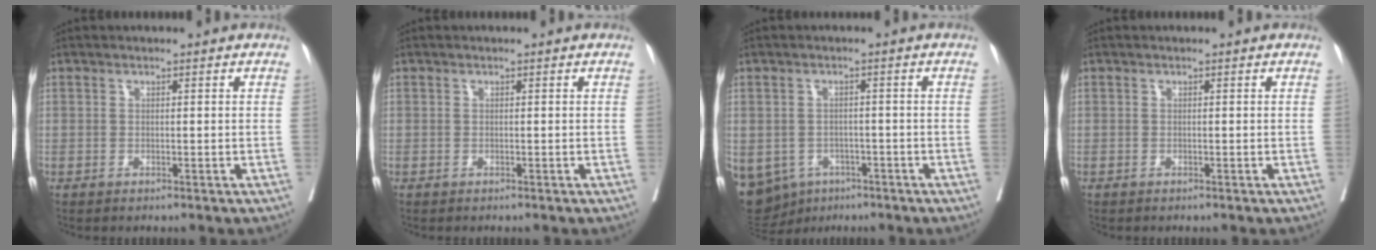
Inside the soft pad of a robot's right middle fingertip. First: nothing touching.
{"total": 0.0}
{"total": 17.9, "force": [-8.1, 14.4, 6.9], "torque": [-0.226, -0.003, -0.103]}
{"total": 0.0}